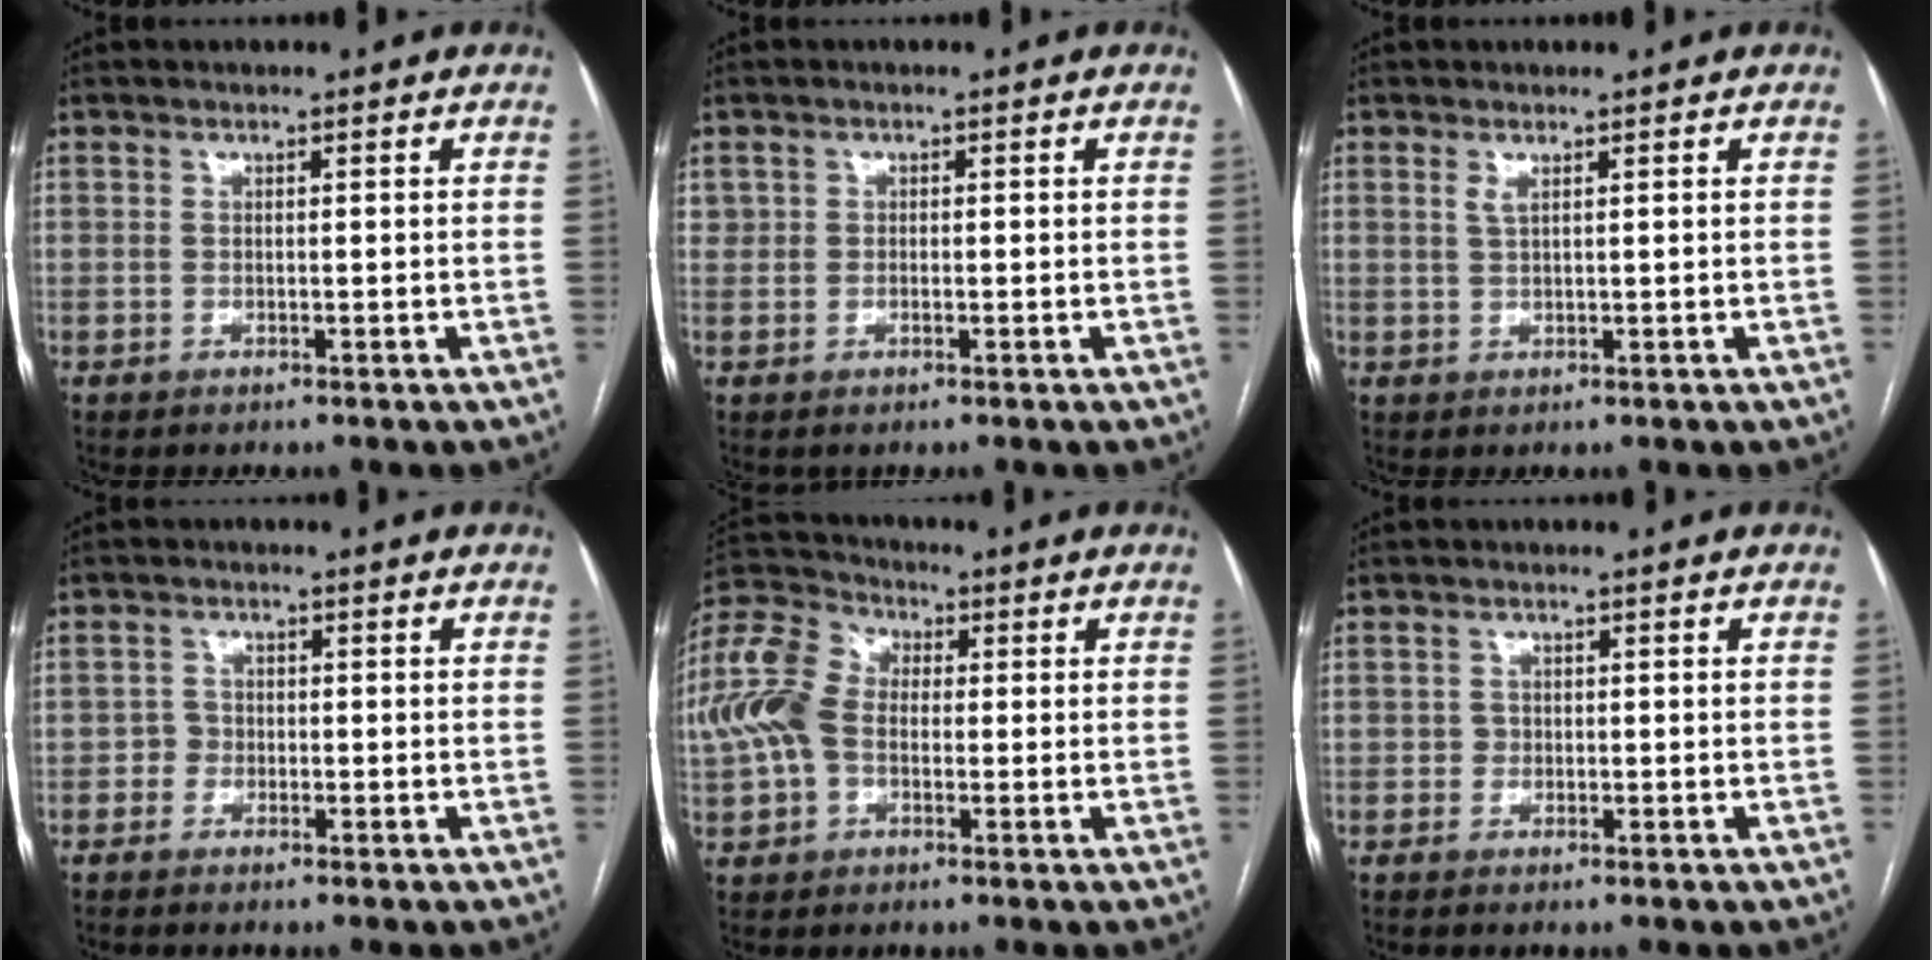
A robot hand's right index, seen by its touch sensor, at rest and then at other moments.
{"total": 1.4, "force": [0.0, 1.2, 0.7], "torque": [-0.022, 0.010, 0.003]}
{"total": 1.2, "force": [0.6, 0.1, 1.0], "torque": [-0.028, -0.001, 0.015]}
{"total": 1.5, "force": [-0.8, 1.2, 0.1], "torque": [0.008, 0.008, -0.020]}
{"total": 10.5, "force": [-0.4, 7.4, 7.3], "torque": [-0.189, 0.040, -0.014]}
{"total": 0.9, "force": [-0.3, 0.9, 0.1], "torque": [0.003, 0.005, -0.007]}